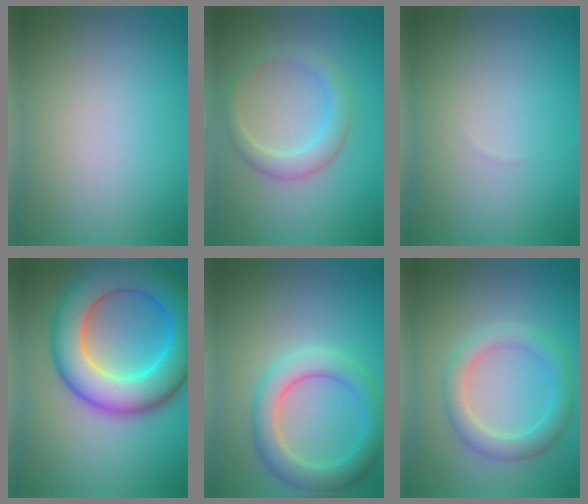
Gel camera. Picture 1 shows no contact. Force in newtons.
{"total": 2.9, "press": 2.9, "slide": 0.4}
{"total": 0.0}
{"total": 10.8, "press": 10.8, "slide": 0.3}
{"total": 4.7, "press": 4.7, "slide": 0.2}
{"total": 3.5, "press": 3.5, "slide": 0.1}